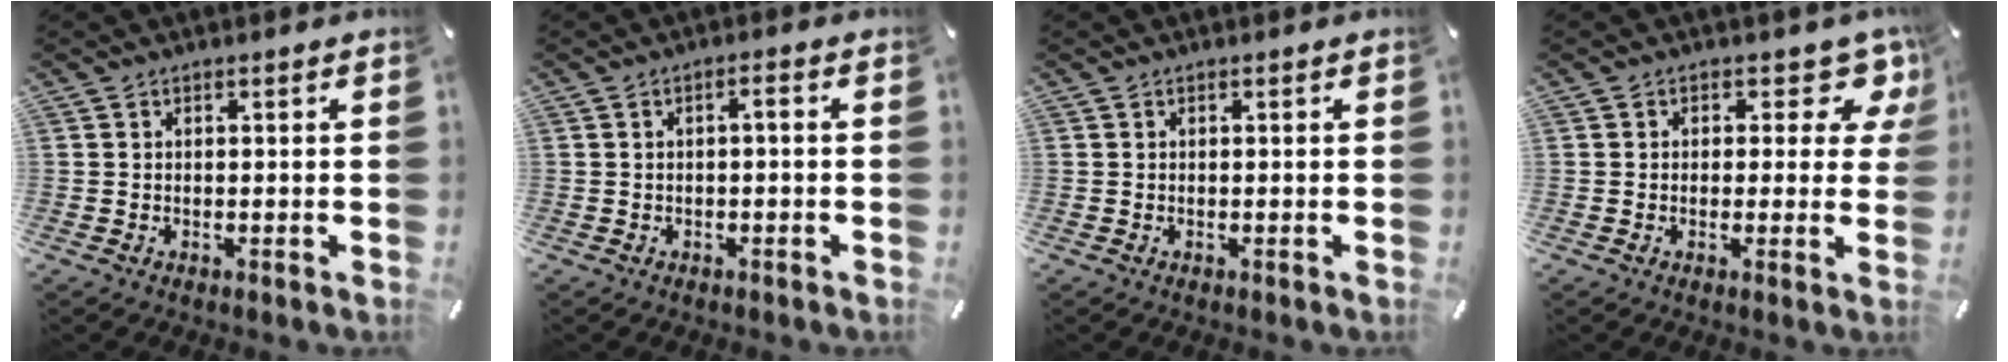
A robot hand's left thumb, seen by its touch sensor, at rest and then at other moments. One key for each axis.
{"total": 1.9, "fx": -0.8, "fy": 0.6, "fz": 1.6, "tx": -0.029, "ty": 0.005, "tz": -0.016}
{"total": 0.0}
{"total": 7.5, "fx": 3.5, "fy": 4.5, "fz": 4.9, "tx": -0.046, "ty": -0.022, "tz": 0.055}